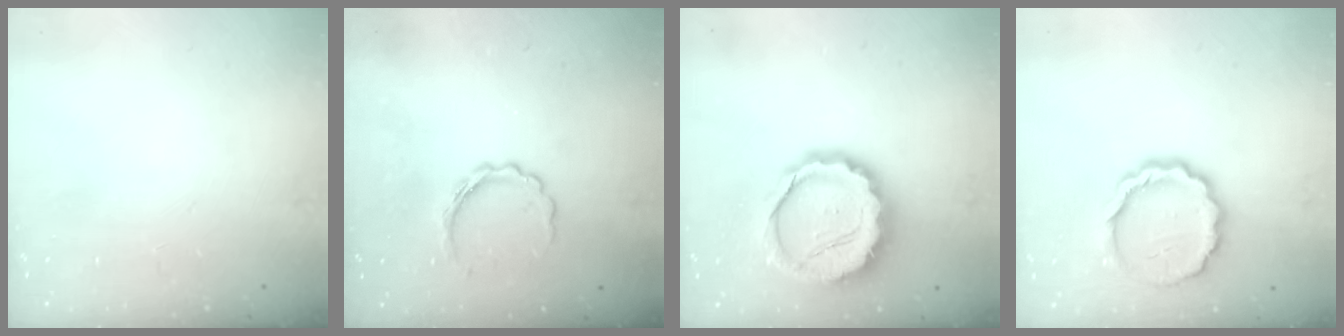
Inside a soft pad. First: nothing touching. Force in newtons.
{"total": 5.5, "press": 5.4, "slide": 0.9}
{"total": 14.3, "press": 14.0, "slide": 2.9}
{"total": 11.8, "press": 11.5, "slide": 2.4}